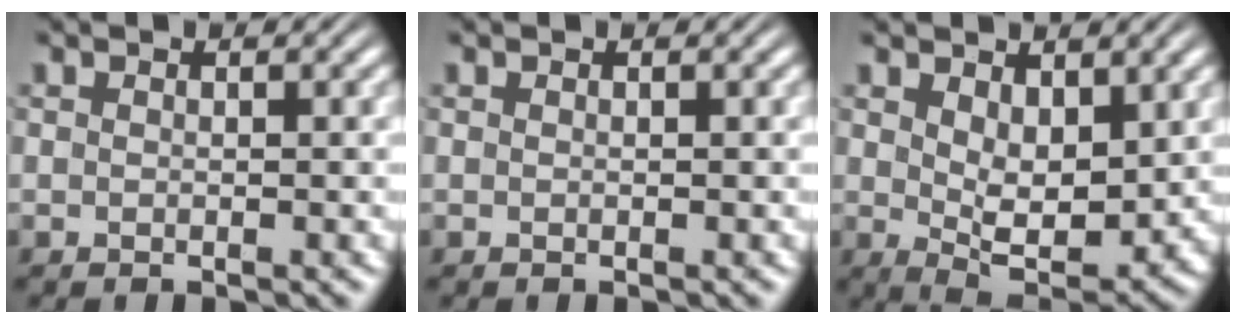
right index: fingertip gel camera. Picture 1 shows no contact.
{"total": 0.0}
{"total": 4.6, "force": [0.7, 2.1, 4.0], "torque": [-0.059, -0.033, 0.022]}